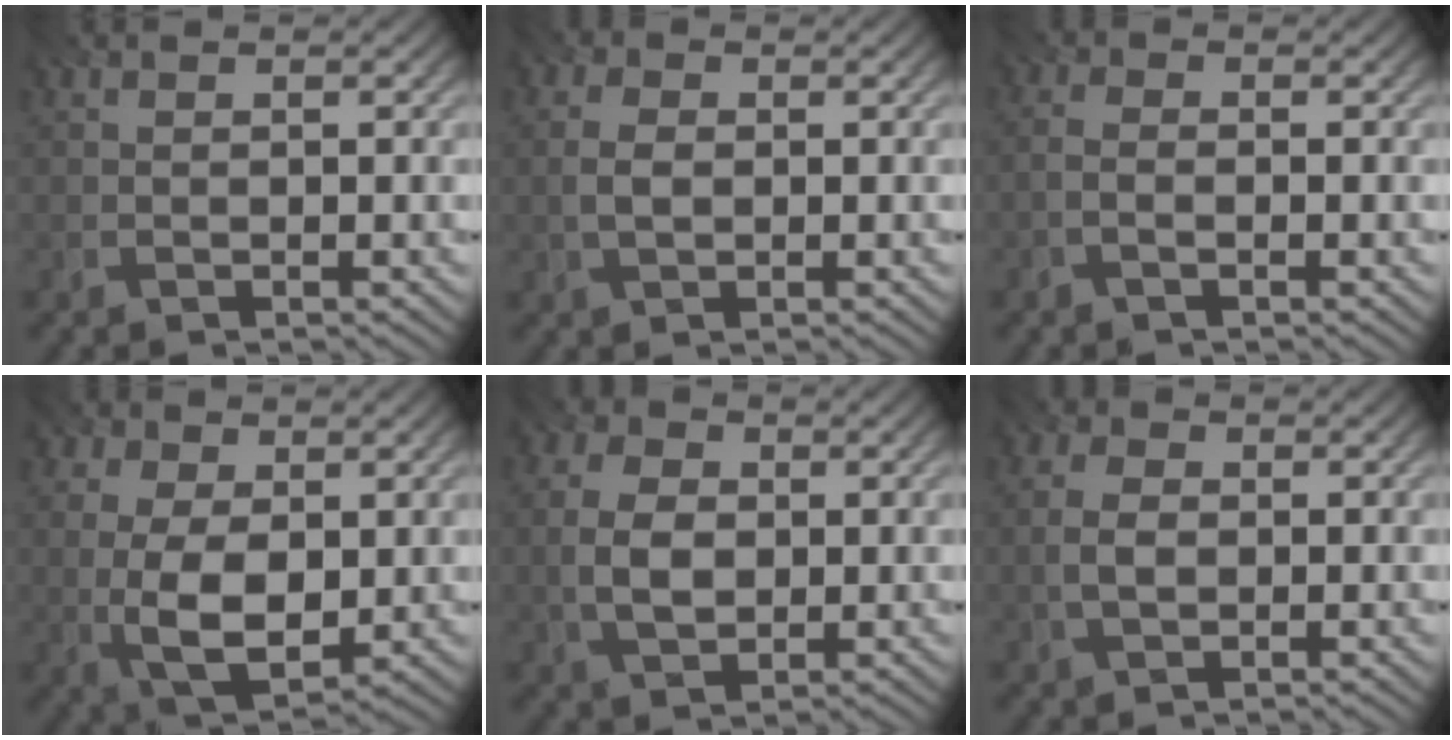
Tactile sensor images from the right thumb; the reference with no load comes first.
{"total": 2.9, "force": [-0.5, 1.9, 2.1], "torque": [-0.053, 0.001, -0.018]}
{"total": 2.0, "force": [-1.6, 0.5, 1.1], "torque": [-0.023, -0.004, -0.040]}
{"total": 8.8, "force": [0.4, 5.4, 6.9], "torque": [-0.157, -0.002, 0.001]}
{"total": 5.4, "force": [-0.5, 3.7, 3.9], "torque": [-0.098, 0.001, -0.015]}
{"total": 3.3, "force": [-0.8, 2.1, 2.4], "torque": [-0.058, -0.001, -0.023]}